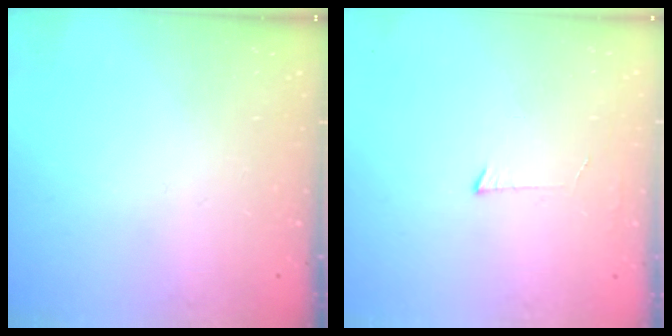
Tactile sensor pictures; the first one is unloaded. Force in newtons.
{"total": 3.0, "press": 3.0, "slide": 0.3}